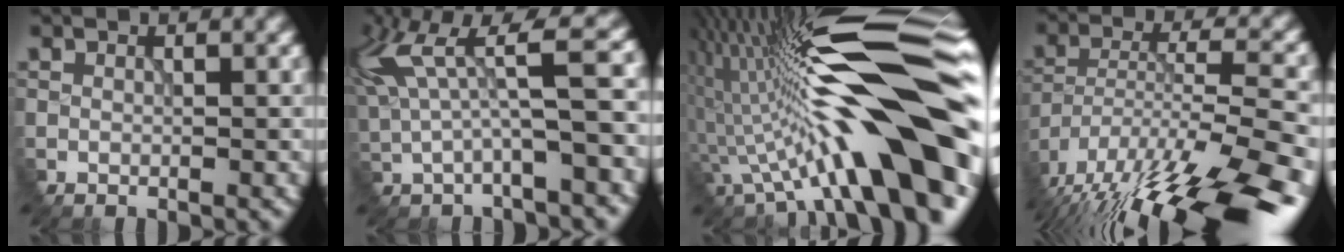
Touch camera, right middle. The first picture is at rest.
{"total": 7.2, "force": [1.8, 1.1, 6.9], "torque": [-0.129, 0.015, 0.041]}
{"total": 16.7, "force": [-3.5, 3.8, 15.9], "torque": [-0.213, 0.029, -0.058]}
{"total": 18.1, "force": [-13.6, 4.2, 11.3], "torque": [-0.196, -0.019, -0.210]}